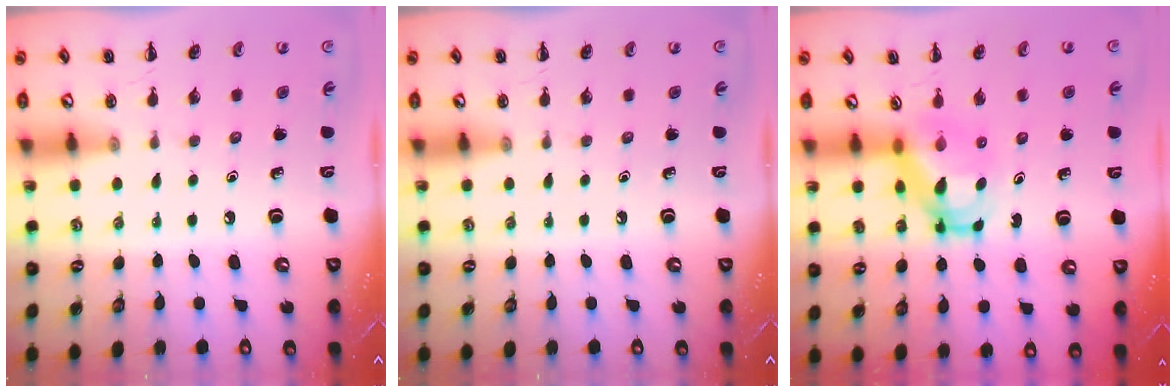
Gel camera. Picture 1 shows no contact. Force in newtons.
{"total": 0.0}
{"total": 5.2, "press": 5.1, "slide": 0.8}